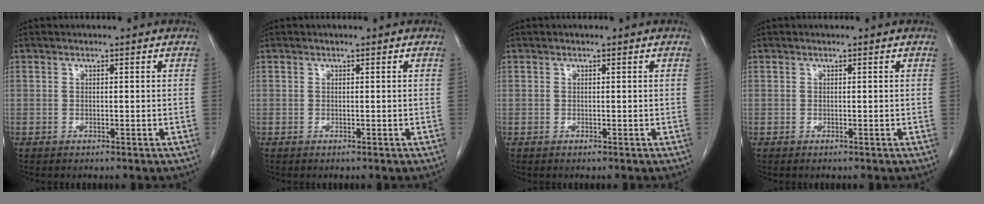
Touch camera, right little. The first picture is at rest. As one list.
[{"total": 0.0}, {"total": 0.0}, {"total": 0.0}]